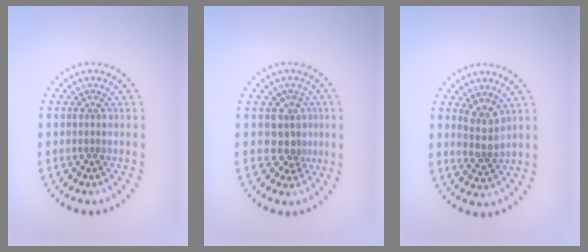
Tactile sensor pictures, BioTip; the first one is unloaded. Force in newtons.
{"total": 2.5, "press": 1.9, "slide": 1.6}
{"total": 2.2, "press": 1.9, "slide": 1.1}